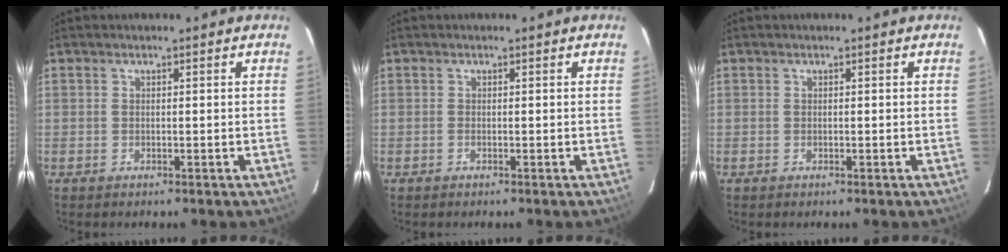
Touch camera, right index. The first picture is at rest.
{"total": 0.0}
{"total": 0.0}